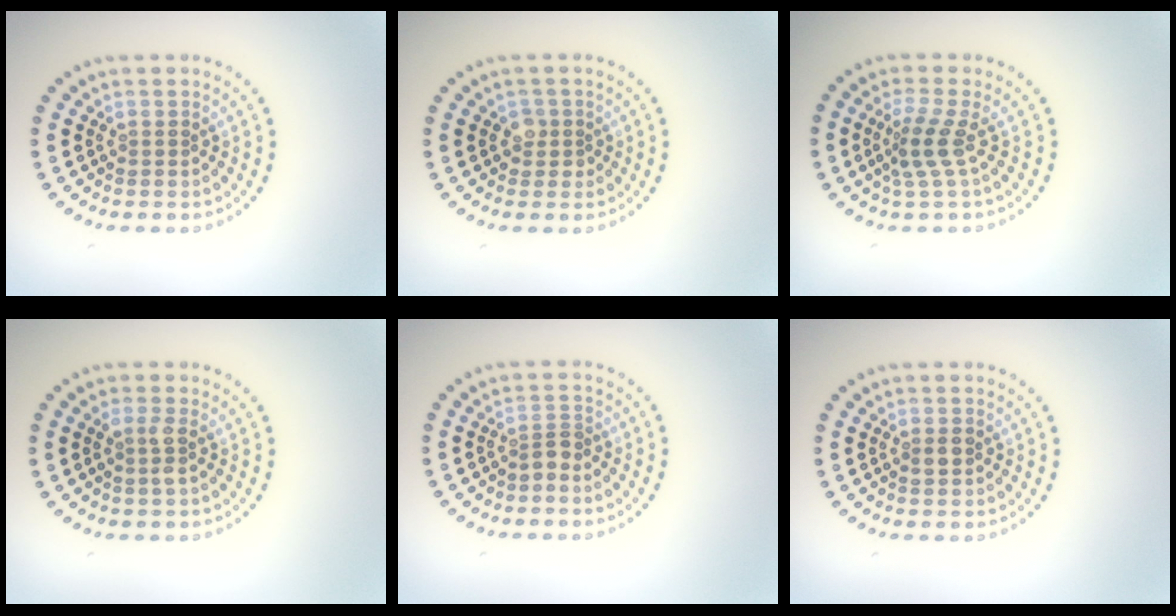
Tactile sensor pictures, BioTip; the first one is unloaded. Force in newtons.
{"total": 1.6, "press": 1.4, "slide": 0.8}
{"total": 2.6, "press": 1.8, "slide": 1.8}
{"total": 1.5, "press": 1.2, "slide": 0.8}
{"total": 1.7, "press": 1.3, "slide": 1.0}
{"total": 1.0, "press": 1.0, "slide": 0.0}